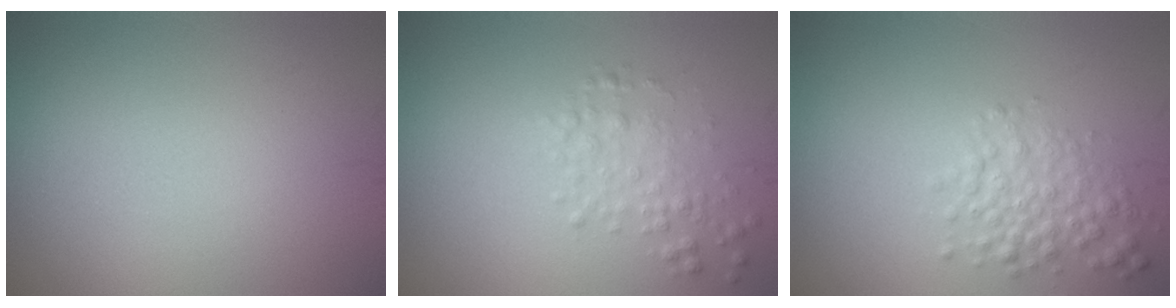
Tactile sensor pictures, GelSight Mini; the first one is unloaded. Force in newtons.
{"total": 2.0, "press": 2.0, "slide": 0.1}
{"total": 2.8, "press": 2.8, "slide": 0.1}